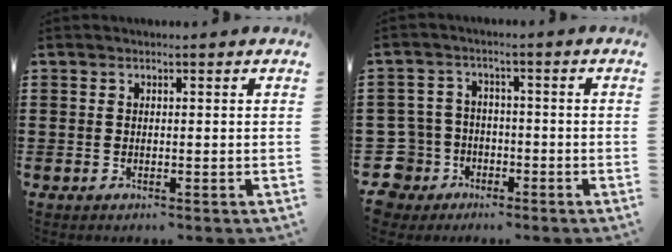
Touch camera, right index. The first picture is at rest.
{"total": 7.3, "force": [-3.6, 6.1, 1.4], "torque": [-0.089, 0.005, -0.079]}